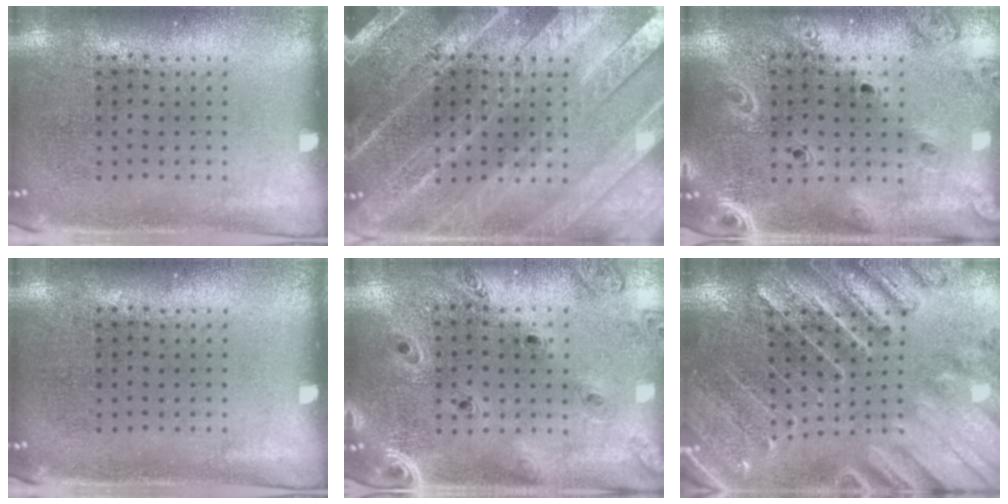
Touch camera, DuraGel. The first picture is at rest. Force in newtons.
{"total": 4.0, "press": 3.9, "slide": 0.6}
{"total": 2.1, "press": 1.9, "slide": 0.9}
{"total": 0.0}
{"total": 1.3, "press": 1.3, "slide": 0.2}
{"total": 3.0, "press": 2.9, "slide": 0.8}